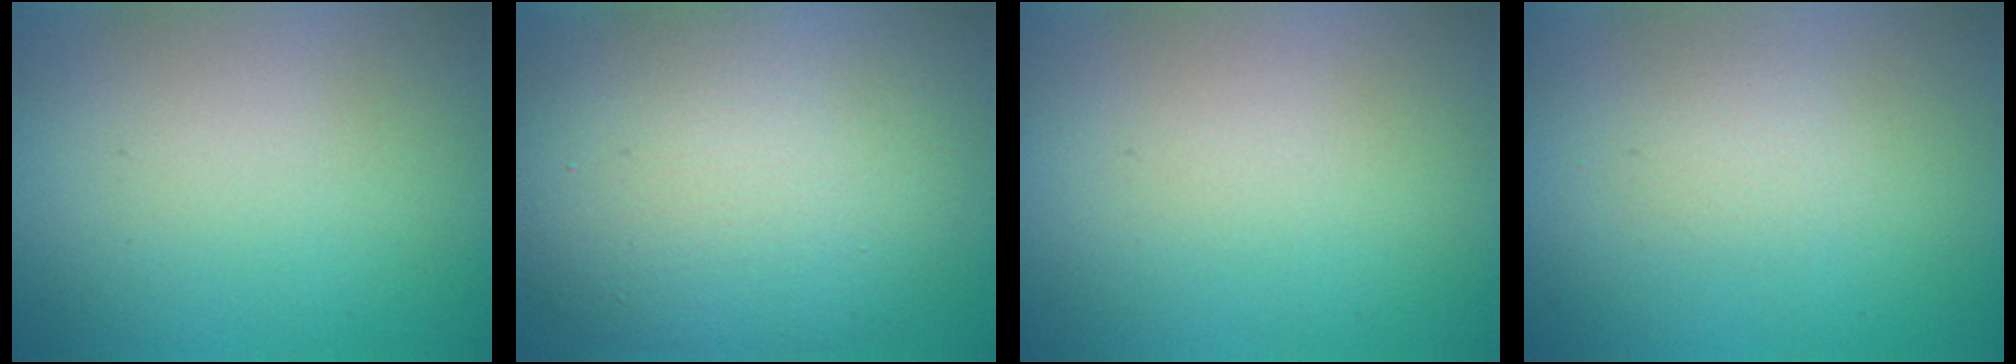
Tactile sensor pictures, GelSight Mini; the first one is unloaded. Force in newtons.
{"total": 12.2, "press": 12.2, "slide": 0.8}
{"total": 0.0}
{"total": 1.2, "press": 1.2, "slide": 0.0}